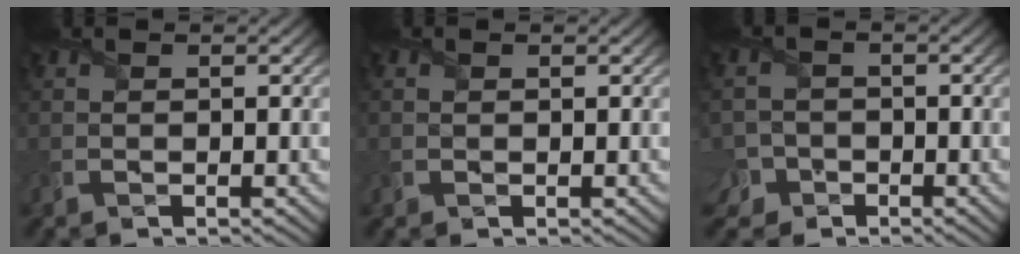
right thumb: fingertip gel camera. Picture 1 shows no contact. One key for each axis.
{"total": 0.0}
{"total": 4.9, "fx": -2.8, "fy": 3.9, "fz": 0.8, "tx": -0.023, "ty": -0.009, "tz": -0.064}